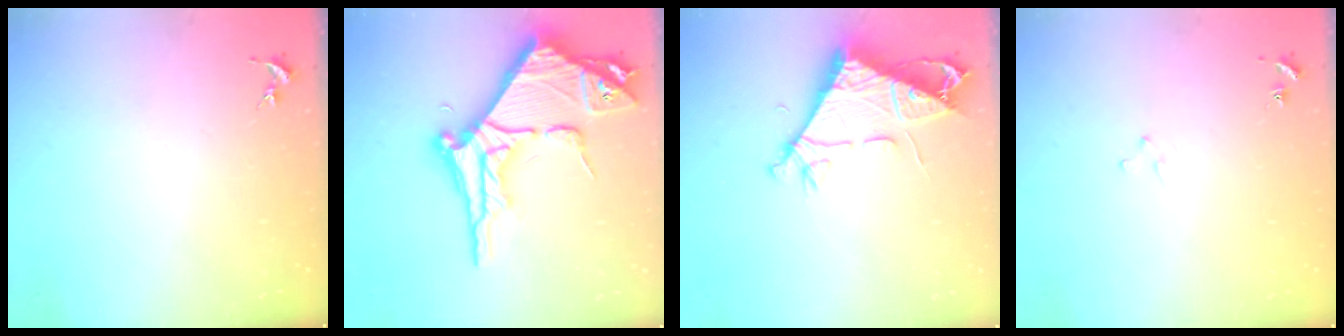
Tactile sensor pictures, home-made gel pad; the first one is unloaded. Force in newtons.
{"total": 10.5, "press": 10.4, "slide": 1.2}
{"total": 7.3, "press": 7.3, "slide": 0.7}
{"total": 1.9, "press": 1.9, "slide": 0.1}